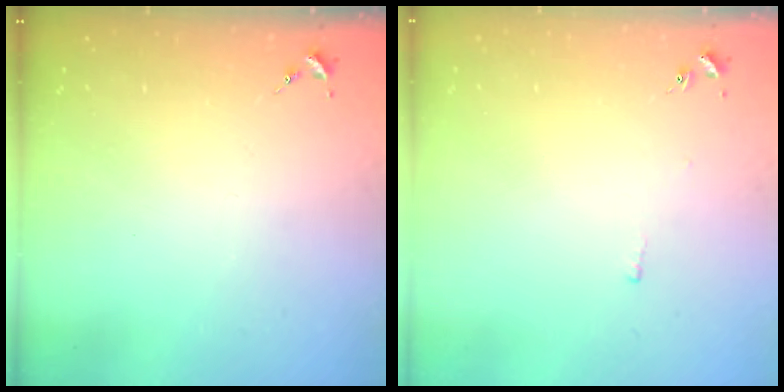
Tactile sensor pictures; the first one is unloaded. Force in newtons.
{"total": 2.2, "press": 2.2, "slide": 0.5}